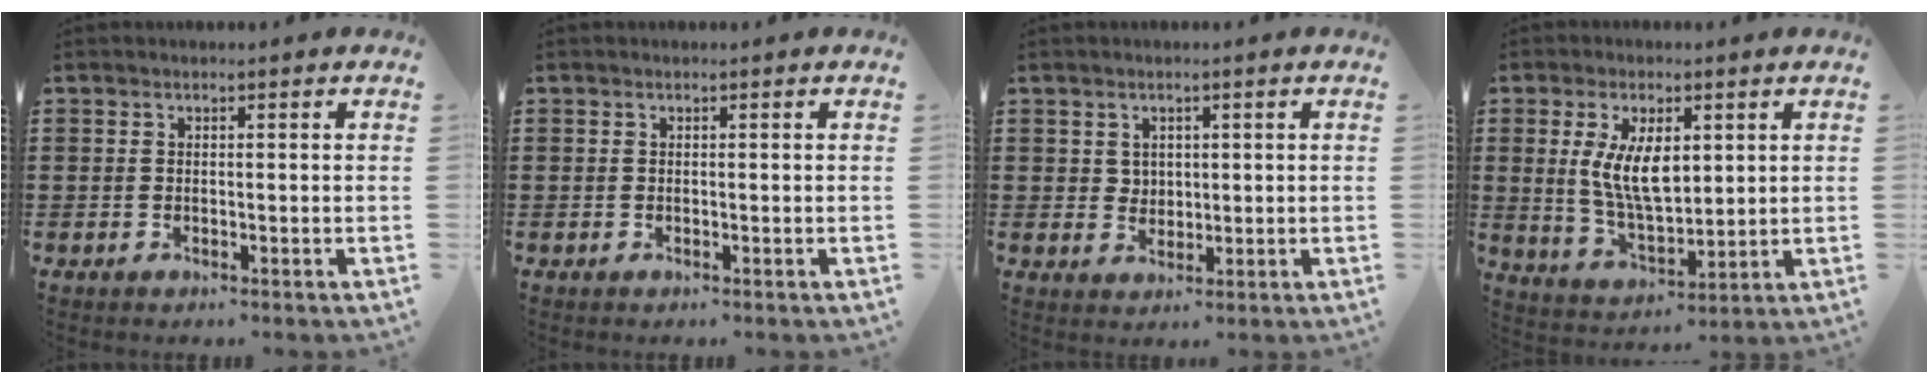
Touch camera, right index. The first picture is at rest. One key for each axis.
{"total": 0.0}
{"total": 2.3, "fx": 1.2, "fy": 1.9, "fz": 0.5, "tx": -0.017, "ty": 0.008, "tz": 0.023}
{"total": 8.4, "fx": 1.8, "fy": 4.1, "fz": 7.1, "tx": -0.141, "ty": 0.004, "tz": 0.029}